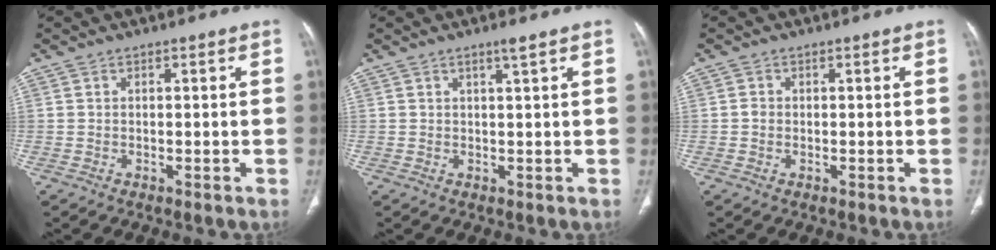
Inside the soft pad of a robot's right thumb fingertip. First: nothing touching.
{"total": 1.7, "force": [1.0, -0.2, 1.3], "torque": [-0.022, -0.008, 0.019]}
{"total": 0.9, "force": [-0.1, 0.8, 0.5], "torque": [-0.006, 0.001, -0.003]}